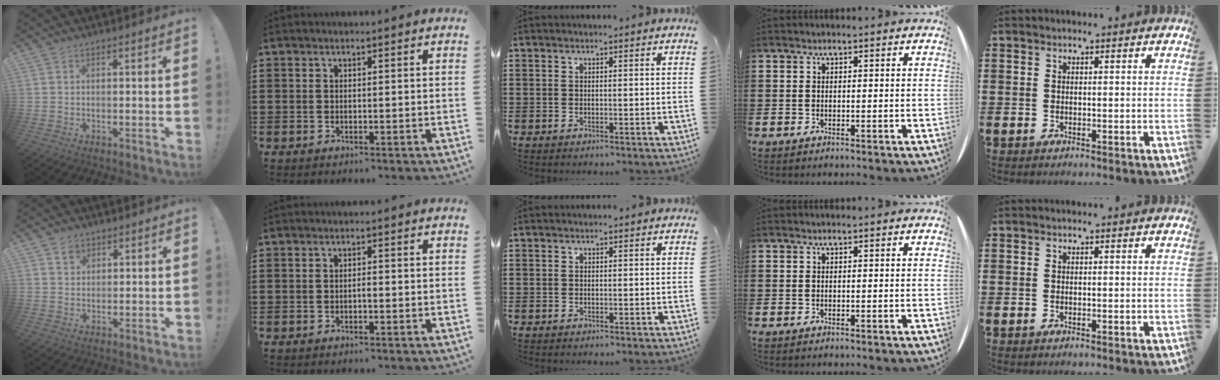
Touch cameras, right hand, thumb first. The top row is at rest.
{"thumb": {"total": 2.7, "force": [1.9, 1.9, 0.6], "torque": [0.008, -0.011, 0.030]}, "index": {"total": 0.8, "force": [-0.4, 0.2, 0.7], "torque": [-0.016, -0.004, -0.006]}}